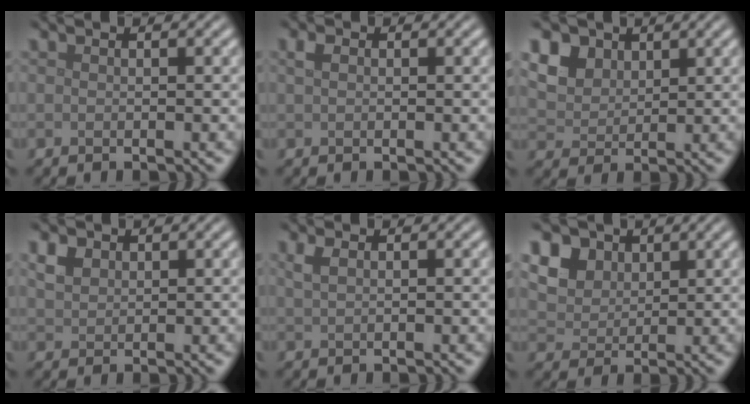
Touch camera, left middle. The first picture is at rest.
{"total": 0.9, "force": [0.3, 0.6, 0.6], "torque": [-0.012, 0.002, 0.003]}
{"total": 7.6, "force": [4.0, 5.5, 3.4], "torque": [-0.109, 0.020, 0.071]}
{"total": 2.0, "force": [1.1, 1.4, 0.9], "torque": [-0.021, 0.003, 0.021]}
{"total": 1.2, "force": [0.7, 0.5, 0.9], "torque": [-0.019, 0.003, 0.016]}
{"total": 9.4, "force": [4.8, 6.9, 4.2], "torque": [-0.116, 0.027, 0.079]}